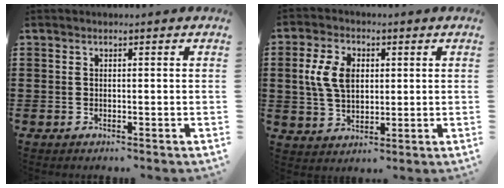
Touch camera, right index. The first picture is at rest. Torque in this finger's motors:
{"motor_torque": [0.22, 0.30, 0.27, 0.13]}